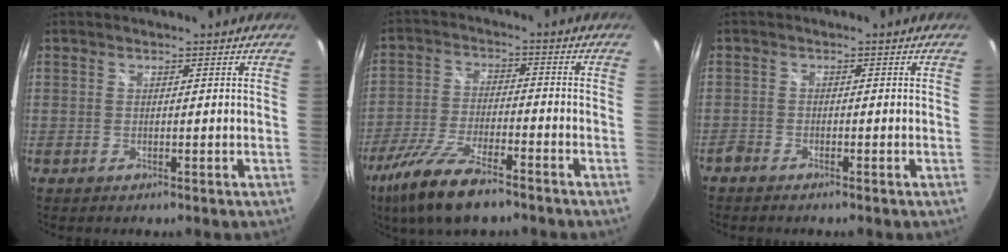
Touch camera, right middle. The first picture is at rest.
{"total": 13.0, "force": [-9.2, 3.3, 8.5], "torque": [-0.186, -0.033, -0.173]}
{"total": 1.7, "force": [-1.5, 0.6, 0.4], "torque": [-0.018, -0.004, -0.034]}